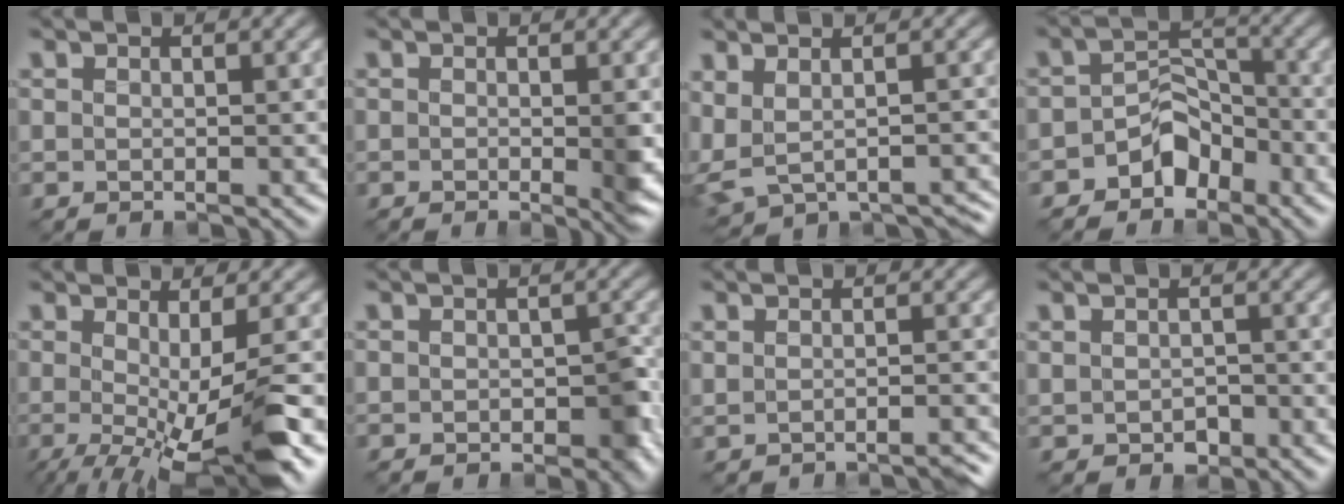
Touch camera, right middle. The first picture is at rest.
{"total": 1.4, "force": [-0.3, 0.4, 1.3], "torque": [-0.022, -0.005, -0.003]}
{"total": 6.0, "force": [-1.6, 3.8, 4.4], "torque": [-0.066, -0.014, 0.011]}
{"total": 4.8, "force": [-3.4, 2.9, 1.7], "torque": [-0.006, 0.008, -0.065]}
{"total": 8.5, "force": [-2.0, 1.9, 8.0], "torque": [-0.127, -0.008, -0.032]}
{"total": 4.2, "force": [-1.4, 2.4, 3.2], "torque": [-0.047, -0.010, -0.022]}
{"total": 1.1, "force": [-0.9, 0.3, 0.6], "torque": [-0.006, -0.005, -0.011]}
{"total": 2.1, "force": [-1.1, 1.4, 1.2], "torque": [-0.021, -0.007, -0.018]}